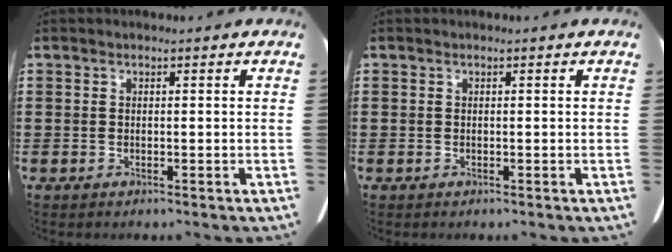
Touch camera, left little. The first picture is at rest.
{"total": 0.0}